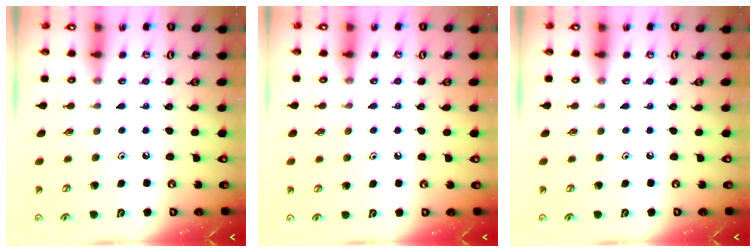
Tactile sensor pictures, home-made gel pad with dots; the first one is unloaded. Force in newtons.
{"total": 5.0, "press": 5.0, "slide": 0.6}
{"total": 0.0}